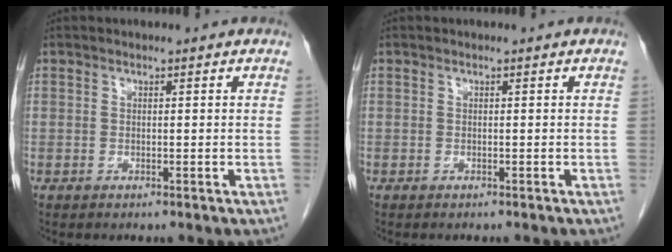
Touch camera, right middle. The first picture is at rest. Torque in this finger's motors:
{"motor_torque": [0.35, -0.52, 0.02, 0.01]}